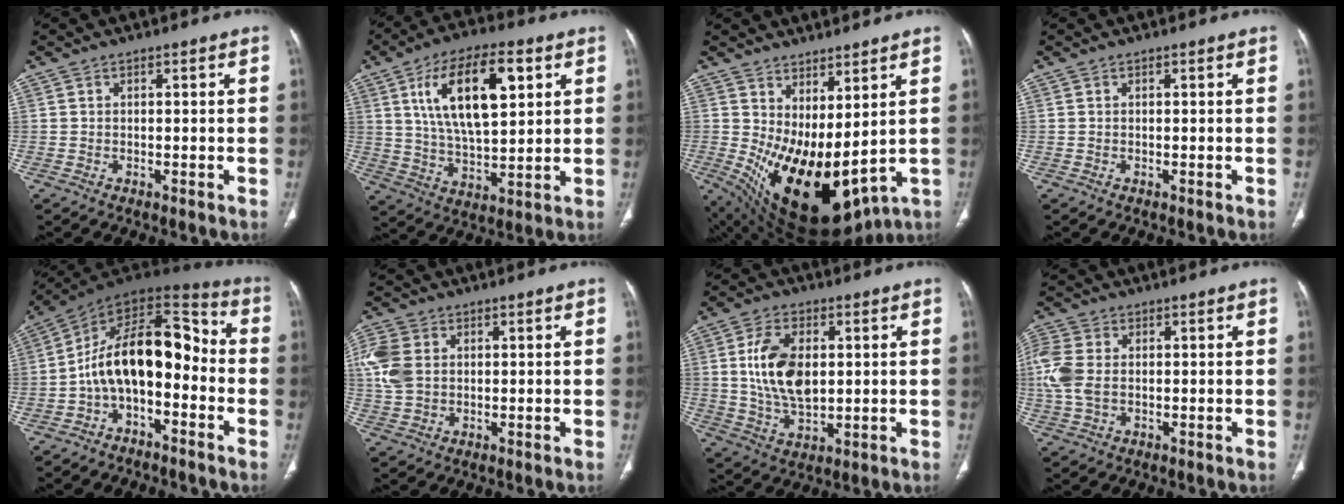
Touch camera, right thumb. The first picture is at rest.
{"total": 17.9, "force": [6.2, 7.9, 14.9], "torque": [-0.240, -0.009, 0.111]}
{"total": 18.5, "force": [1.7, 8.4, 16.4], "torque": [-0.271, -0.041, 0.062]}
{"total": 0.0}
{"total": 16.4, "force": [-3.1, 9.2, 13.2], "torque": [-0.188, 0.084, -0.062]}
{"total": 8.2, "force": [1.5, 6.0, 5.3], "torque": [-0.129, 0.007, 0.032]}
{"total": 12.4, "force": [1.7, 7.2, 9.9], "torque": [-0.179, -0.008, 0.039]}
{"total": 7.9, "force": [0.5, 5.3, 5.9], "torque": [-0.165, 0.011, 0.011]}